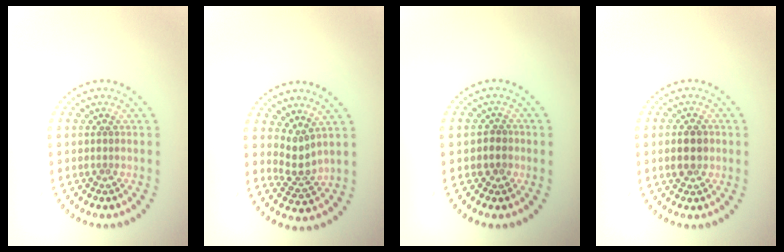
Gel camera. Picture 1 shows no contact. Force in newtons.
{"total": 2.3, "press": 1.5, "slide": 1.7}
{"total": 1.4, "press": 1.1, "slide": 0.8}
{"total": 2.6, "press": 2.6, "slide": 0.1}